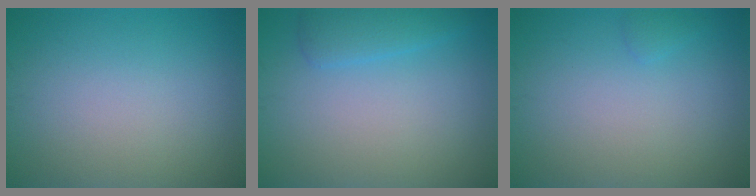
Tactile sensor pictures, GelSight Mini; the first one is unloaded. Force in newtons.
{"total": 2.2, "press": 2.2, "slide": 0.0}
{"total": 0.6, "press": 0.6, "slide": 0.0}